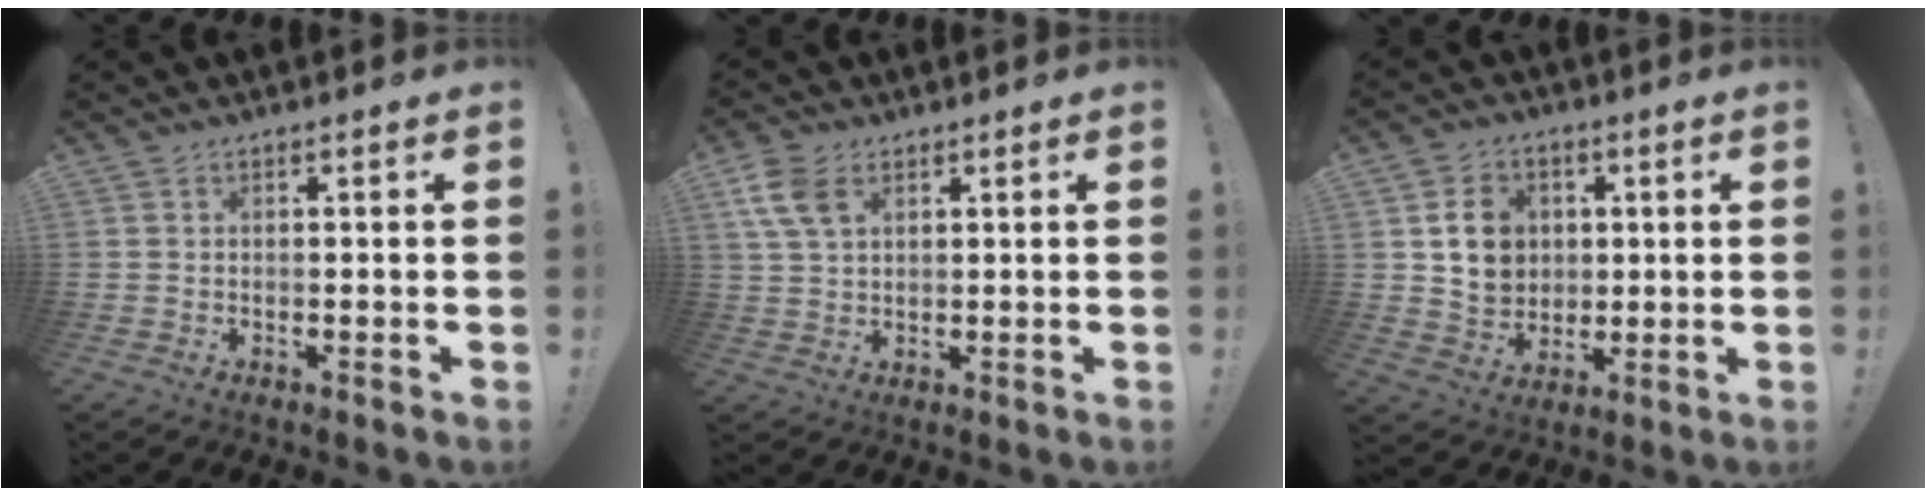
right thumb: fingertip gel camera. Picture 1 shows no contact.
{"total": 8.3, "force": [3.8, 5.3, 5.2], "torque": [-0.111, -0.005, 0.075]}
{"total": 11.1, "force": [3.2, 9.6, 4.6], "torque": [-0.054, -0.007, 0.067]}